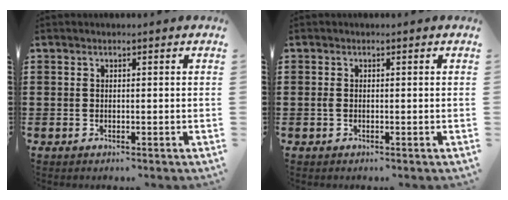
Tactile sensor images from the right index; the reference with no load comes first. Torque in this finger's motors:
{"motor_torque": [0.40, 0.31, 0.07, 0.04]}